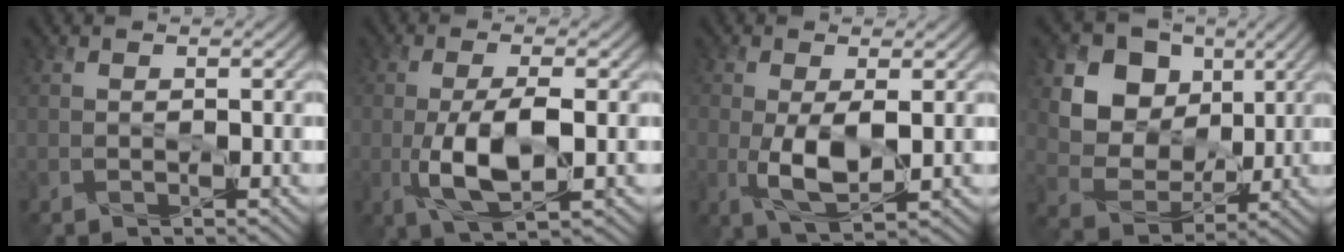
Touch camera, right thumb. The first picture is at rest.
{"total": 7.4, "force": [-1.4, 2.7, 6.8], "torque": [-0.140, -0.004, -0.025]}
{"total": 5.7, "force": [-0.4, 2.6, 5.1], "torque": [-0.114, -0.013, -0.002]}
{"total": 11.3, "force": [4.0, 9.0, 5.4], "torque": [-0.138, 0.001, 0.094]}